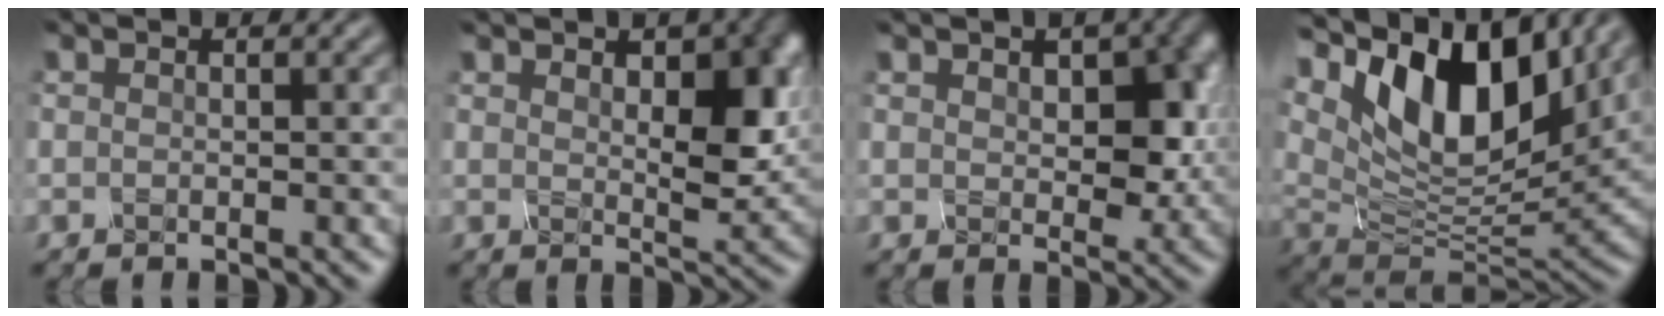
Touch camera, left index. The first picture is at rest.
{"total": 6.5, "force": [1.8, 3.4, 5.2], "torque": [-0.071, -0.008, 0.032]}
{"total": 5.9, "force": [1.3, 3.6, 4.4], "torque": [-0.065, -0.006, 0.020]}
{"total": 13.2, "force": [5.7, 6.4, 10.0], "torque": [-0.178, 0.009, 0.095]}